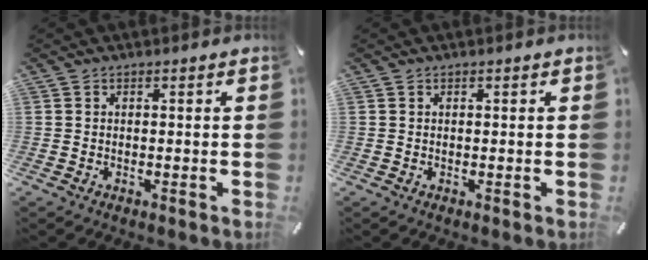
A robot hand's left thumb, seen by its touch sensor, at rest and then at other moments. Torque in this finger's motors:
{"motor_torque": [-0.02, 0.16, -0.02, -0.06, 0.02]}